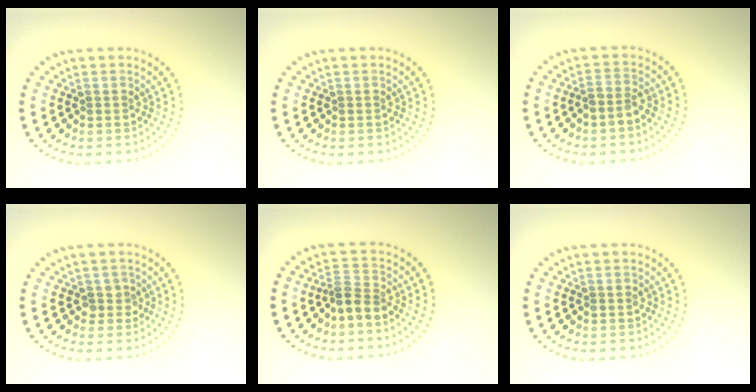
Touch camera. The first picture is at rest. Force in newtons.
{"total": 0.0}
{"total": 1.4, "press": 1.3, "slide": 0.7}
{"total": 1.4, "press": 1.1, "slide": 0.9}
{"total": 2.4, "press": 1.9, "slide": 1.6}
{"total": 0.5, "press": 0.5, "slide": 0.1}